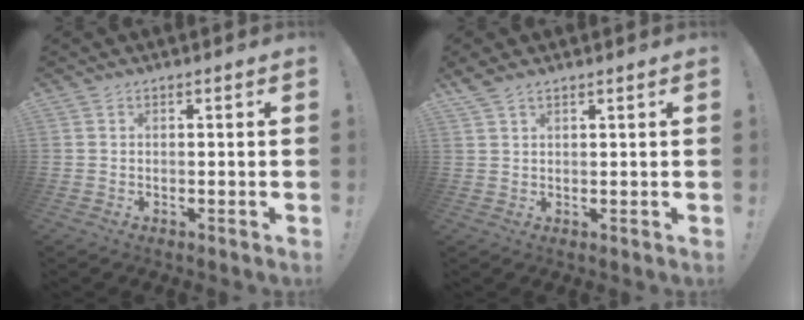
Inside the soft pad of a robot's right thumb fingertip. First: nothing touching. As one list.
[{"total": 2.6, "force": [2.1, 1.0, 1.3], "torque": [-0.028, -0.008, 0.039]}]